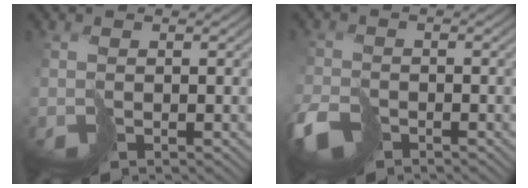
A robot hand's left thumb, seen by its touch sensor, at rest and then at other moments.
{"total": 4.9, "force": [-3.4, 2.9, 2.1], "torque": [-0.047, -0.013, -0.074]}